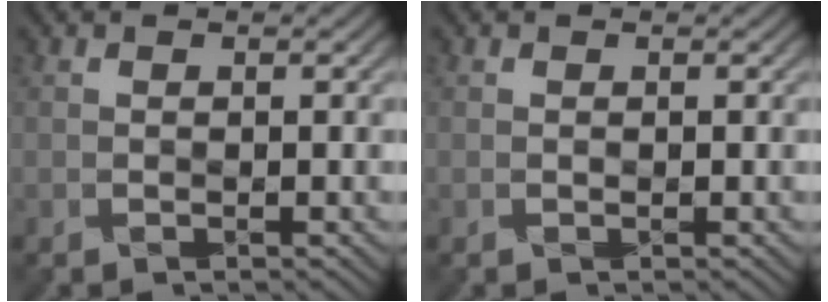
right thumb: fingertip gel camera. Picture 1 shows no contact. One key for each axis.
{"total": 0.0}